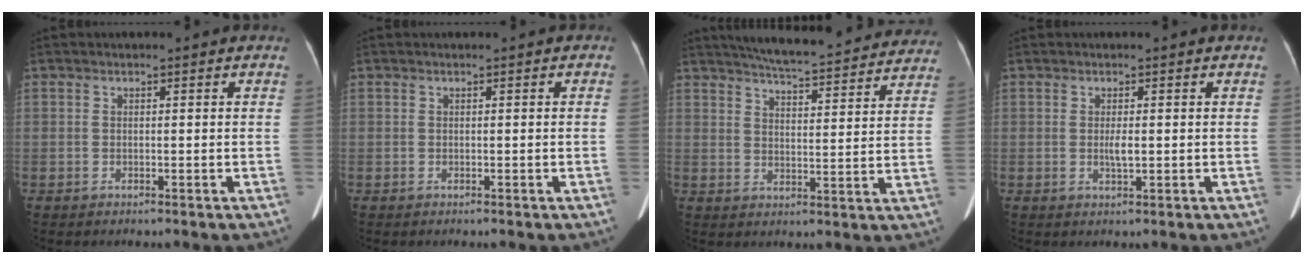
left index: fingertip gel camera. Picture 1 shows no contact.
{"total": 0.0}
{"total": 23.9, "force": [21.9, 3.7, 8.9], "torque": [-0.133, -0.024, 0.268]}
{"total": 1.4, "force": [0.2, 0.2, 1.3], "torque": [-0.028, -0.003, 0.003]}